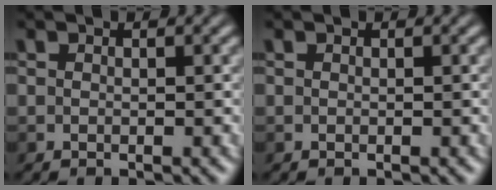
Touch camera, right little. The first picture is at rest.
{"total": 0.0}